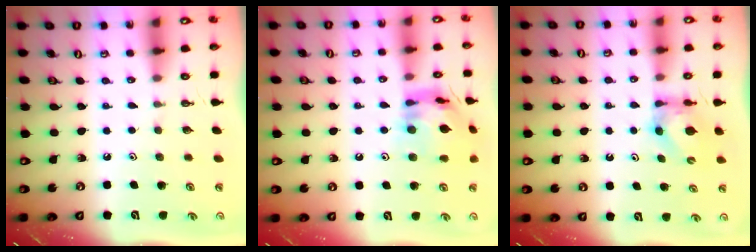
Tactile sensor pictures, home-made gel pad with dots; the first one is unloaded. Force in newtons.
{"total": 15.4, "press": 15.3, "slide": 1.8}
{"total": 6.1, "press": 6.0, "slide": 0.5}